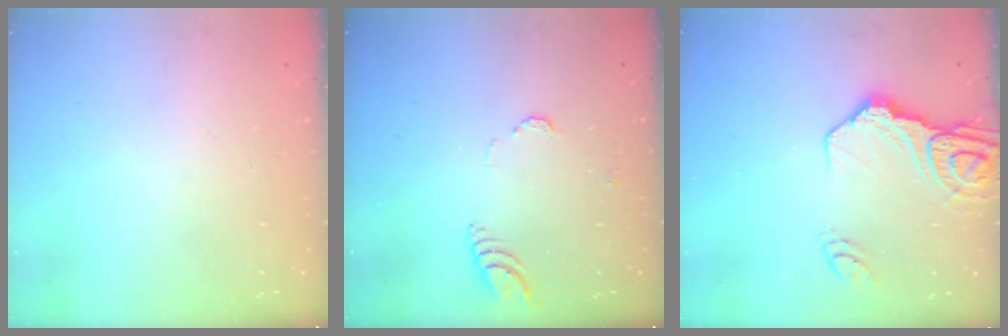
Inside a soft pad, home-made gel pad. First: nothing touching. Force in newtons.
{"total": 4.8, "press": 4.8, "slide": 0.6}
{"total": 14.8, "press": 14.7, "slide": 1.7}